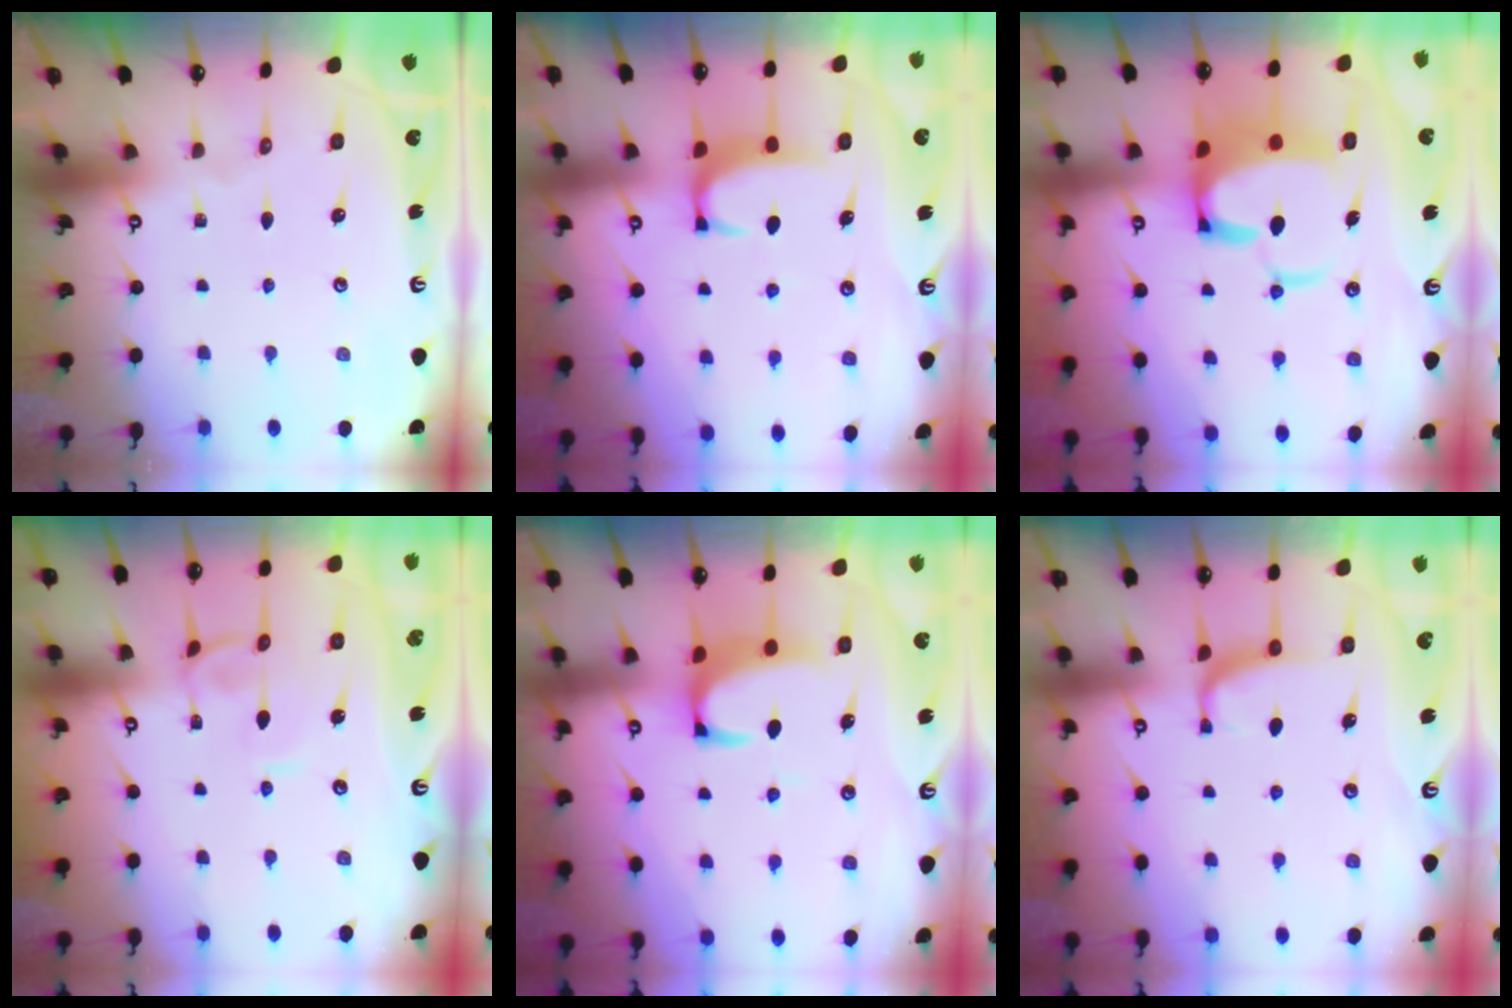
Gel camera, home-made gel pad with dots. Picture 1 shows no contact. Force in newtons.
{"total": 1.8, "press": 1.8, "slide": 0.5}
{"total": 9.8, "press": 9.7, "slide": 1.5}
{"total": 0.9, "press": 0.8, "slide": 0.4}
{"total": 2.2, "press": 2.0, "slide": 1.0}
{"total": 1.6, "press": 1.5, "slide": 0.5}